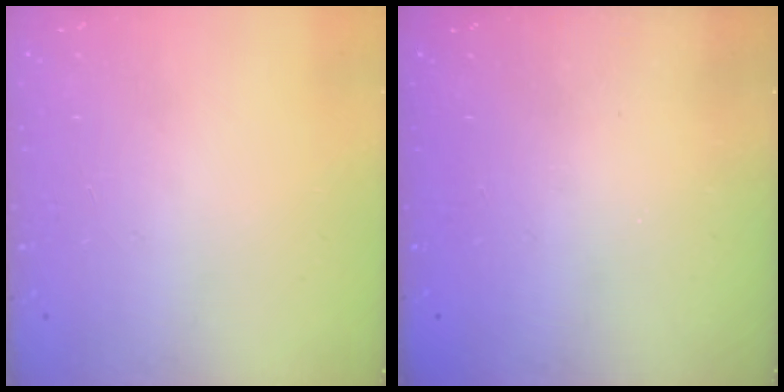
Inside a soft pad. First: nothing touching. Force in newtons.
{"total": 2.2, "press": 2.1, "slide": 0.7}